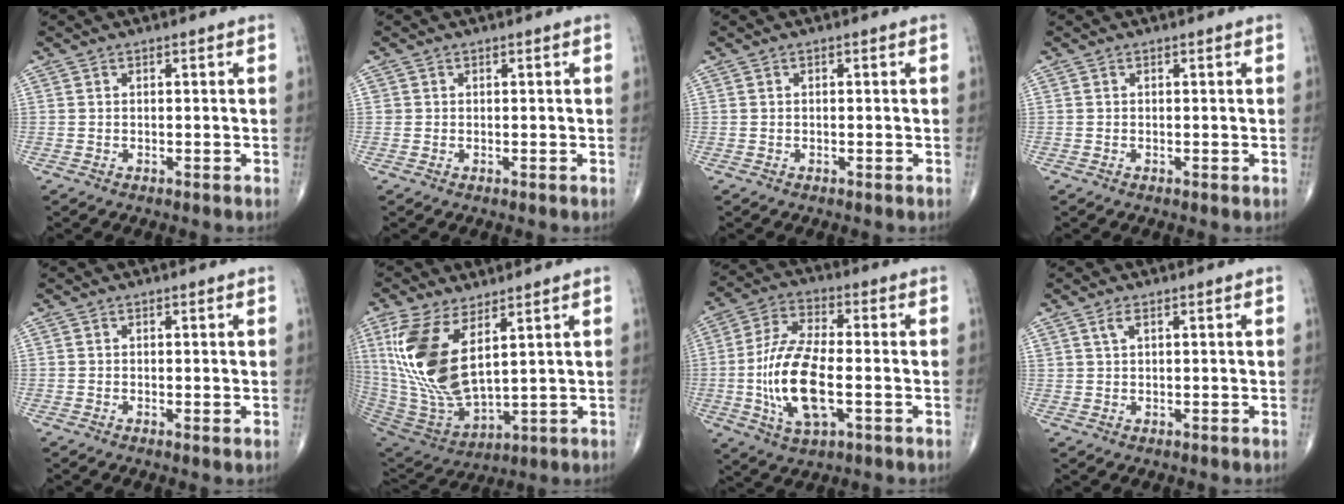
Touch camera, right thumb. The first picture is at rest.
{"total": 0.5, "force": [0.1, 0.5, 0.0], "torque": [0.006, 0.003, 0.000]}
{"total": 0.0}
{"total": 0.0}
{"total": 0.5, "force": [0.0, 0.2, 0.5], "torque": [-0.012, -0.004, -0.003]}
{"total": 17.9, "force": [6.1, 8.0, 14.8], "torque": [-0.309, -0.032, 0.135]}
{"total": 15.1, "force": [-2.7, 6.2, 13.5], "torque": [-0.276, 0.011, -0.049]}
{"total": 1.5, "force": [0.9, 0.6, 1.1], "torque": [-0.025, 0.004, 0.020]}